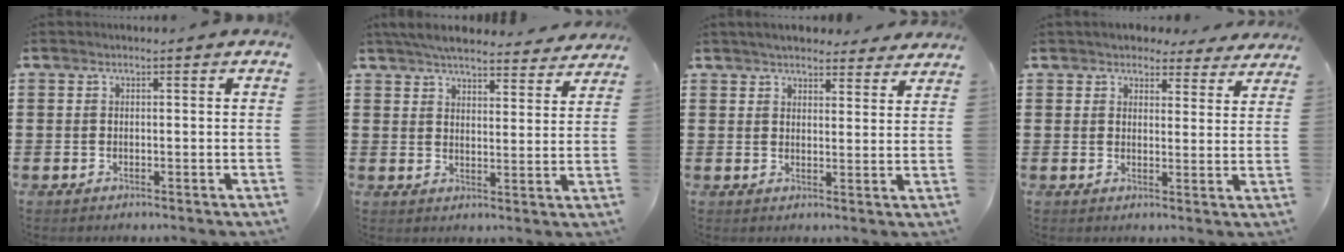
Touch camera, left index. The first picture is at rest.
{"total": 5.6, "force": [5.4, 0.9, 1.2], "torque": [-0.045, -0.022, 0.100]}
{"total": 4.1, "force": [4.0, 0.7, 0.8], "torque": [-0.027, -0.010, 0.074]}
{"total": 4.1, "force": [3.9, 1.2, 0.8], "torque": [-0.021, -0.011, 0.071]}